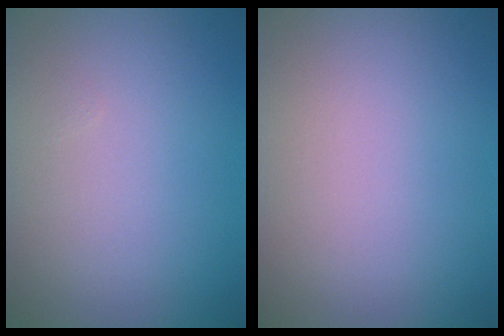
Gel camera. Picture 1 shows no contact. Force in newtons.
{"total": 0.0}